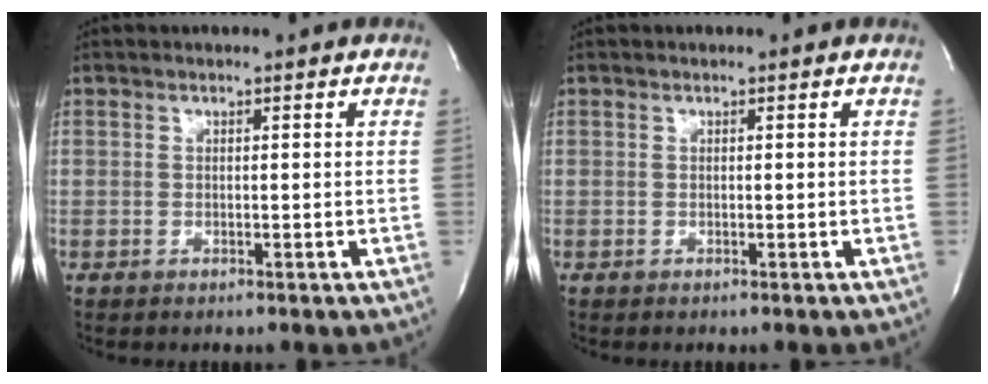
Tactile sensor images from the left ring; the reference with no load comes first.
{"total": 0.0}